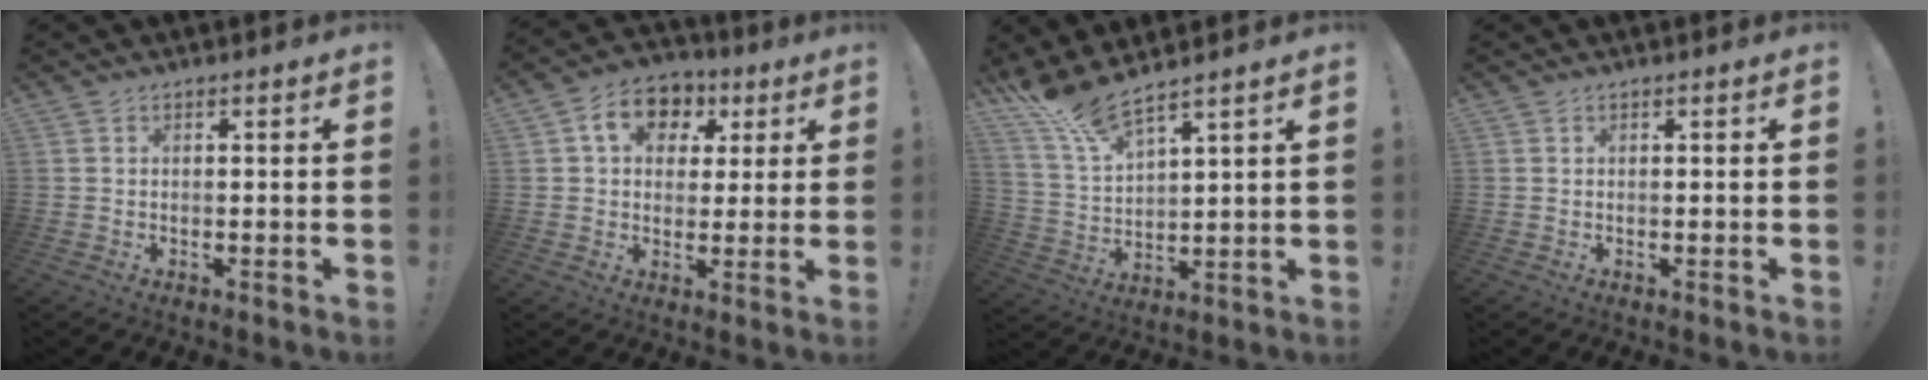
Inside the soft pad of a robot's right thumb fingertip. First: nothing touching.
{"total": 11.6, "force": [4.1, 9.0, 6.1], "torque": [-0.094, 0.001, 0.080]}
{"total": 10.2, "force": [9.1, 1.1, 4.6], "torque": [-0.107, -0.057, 0.167]}
{"total": 0.0}